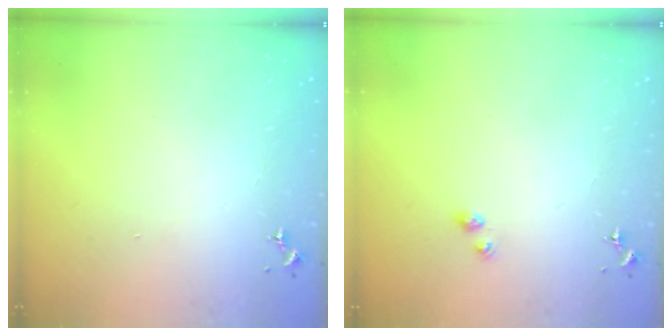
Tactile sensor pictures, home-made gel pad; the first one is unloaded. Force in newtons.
{"total": 3.4, "press": 3.4, "slide": 0.2}